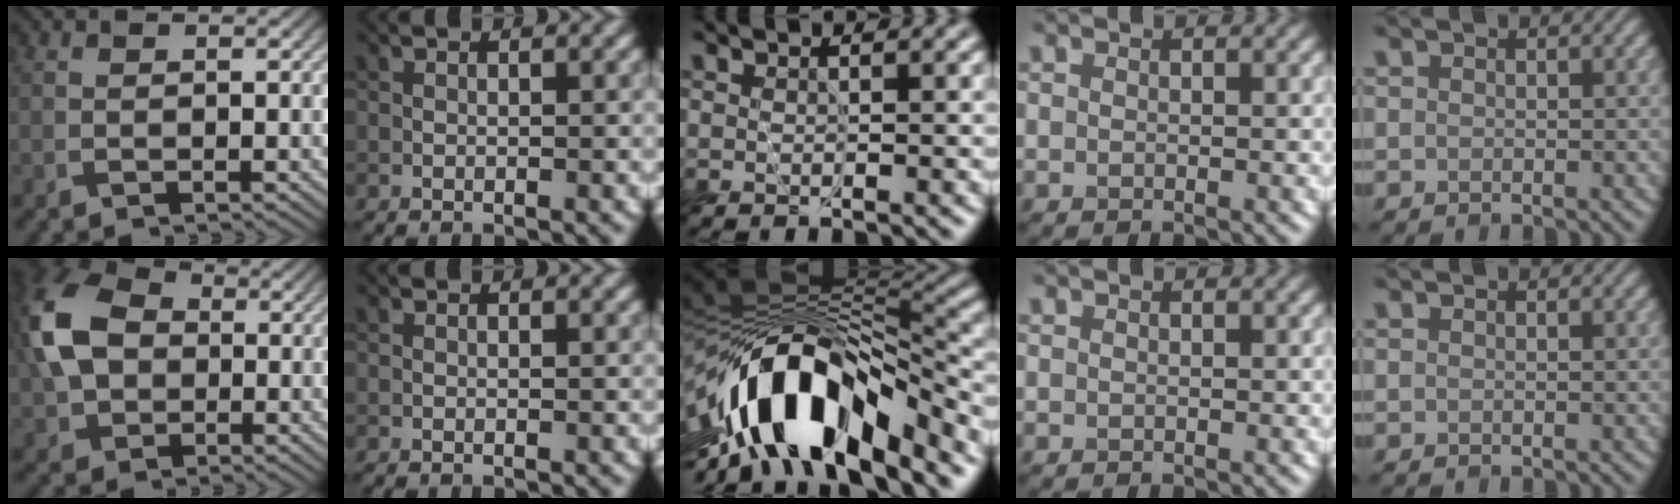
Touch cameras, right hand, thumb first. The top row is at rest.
{"thumb": {"total": 11.7, "force": [0.4, 8.5, 8.0], "torque": [-0.209, 0.015, -0.007]}, "middle": {"total": 12.8, "force": [-6.7, 5.4, 9.5], "torque": [-0.153, 0.004, -0.115]}}